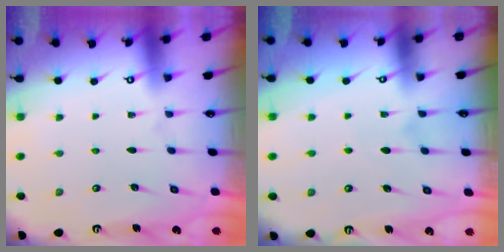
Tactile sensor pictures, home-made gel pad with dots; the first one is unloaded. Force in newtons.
{"total": 5.4, "press": 5.4, "slide": 0.8}